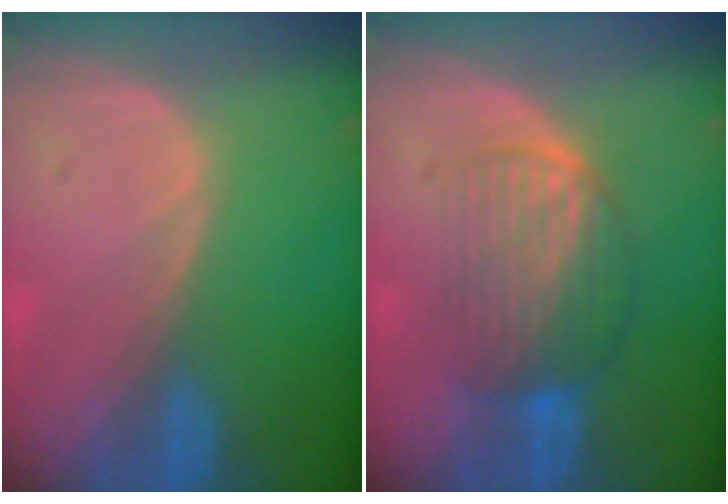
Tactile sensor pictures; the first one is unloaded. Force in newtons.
{"total": 6.7, "press": 6.4, "slide": 1.8}